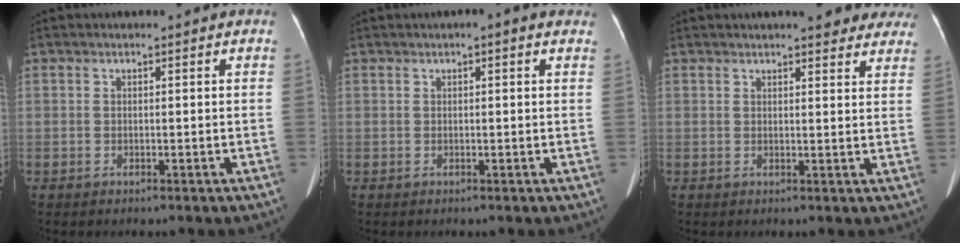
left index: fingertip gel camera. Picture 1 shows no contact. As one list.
[{"total": 1.8, "force": [0.9, 0.4, 1.5], "torque": [-0.020, 0.012, 0.003]}, {"total": 9.9, "force": [8.5, 2.4, 4.3], "torque": [-0.027, 0.000, 0.079]}]